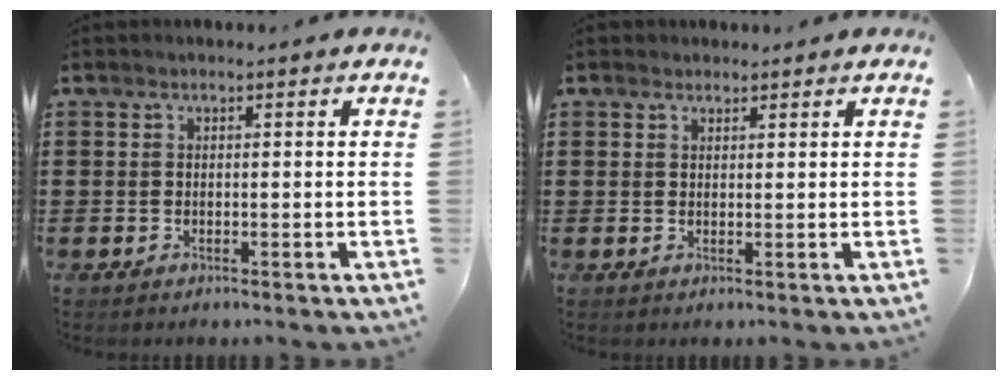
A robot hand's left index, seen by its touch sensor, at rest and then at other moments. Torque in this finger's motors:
{"motor_torque": [2.14, 0.00, 0.15, 0.06]}